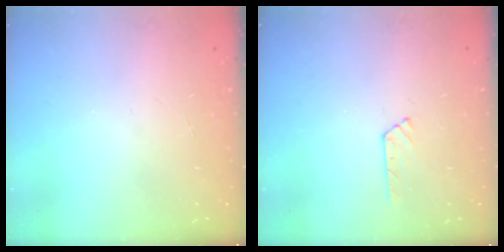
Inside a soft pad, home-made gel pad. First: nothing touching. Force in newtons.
{"total": 5.2, "press": 5.1, "slide": 0.6}